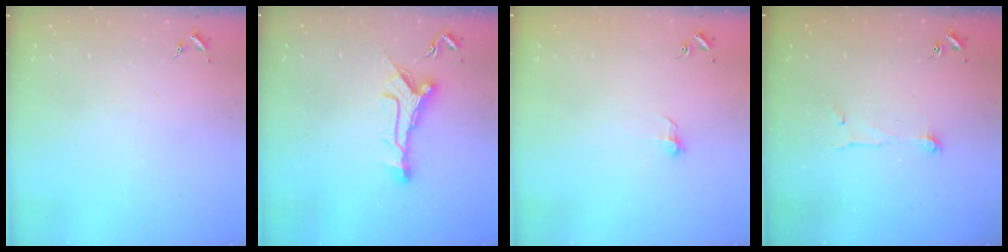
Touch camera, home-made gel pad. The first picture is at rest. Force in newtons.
{"total": 10.9, "press": 10.9, "slide": 0.5}
{"total": 5.3, "press": 5.2, "slide": 0.4}
{"total": 6.3, "press": 6.3, "slide": 0.2}